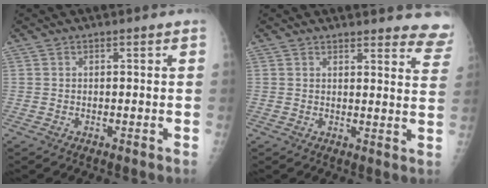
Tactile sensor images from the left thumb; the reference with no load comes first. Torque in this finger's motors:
{"motor_torque": [-0.12, -0.09, -0.16, -0.22, 0.05]}